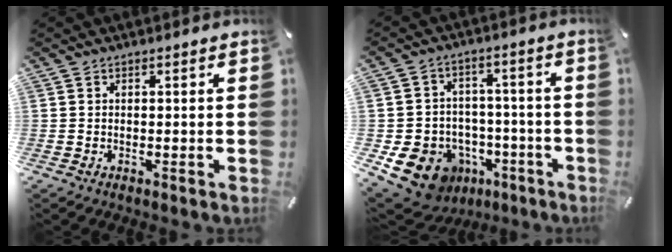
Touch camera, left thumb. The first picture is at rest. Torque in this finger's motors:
{"motor_torque": [-0.03, 1.21, 0.36, -0.10, 0.14]}